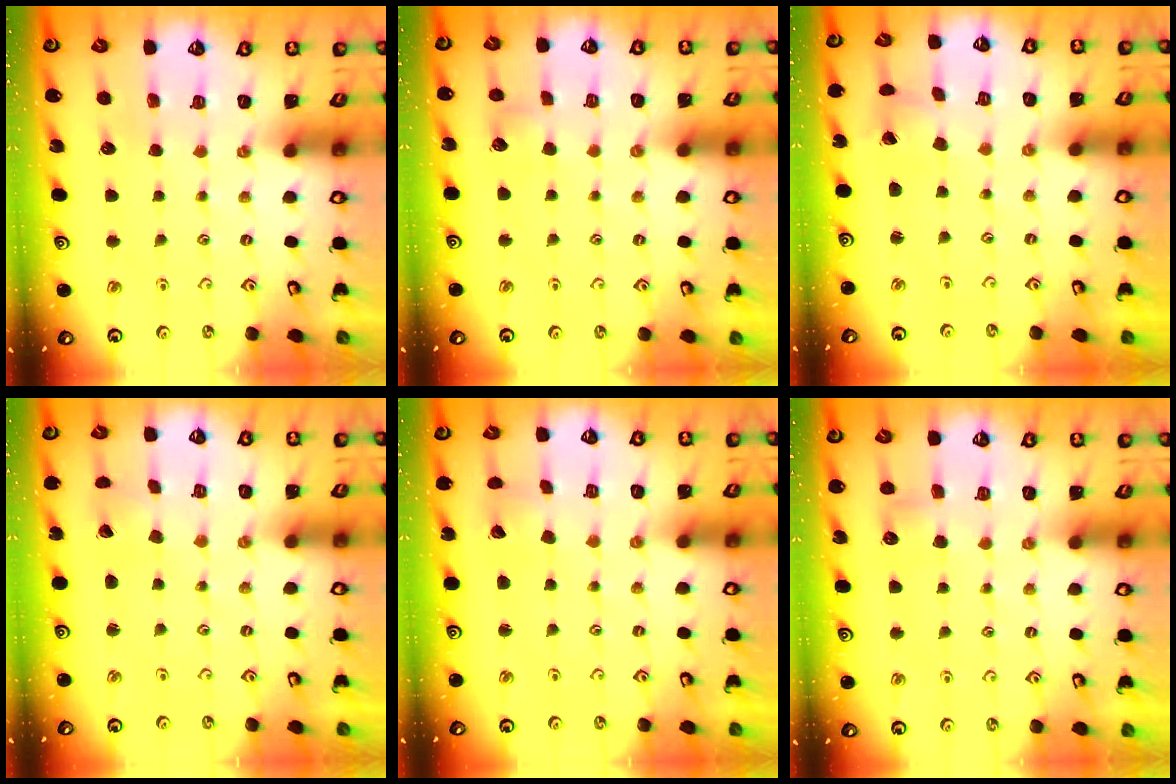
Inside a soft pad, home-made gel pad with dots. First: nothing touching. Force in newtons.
{"total": 3.3, "press": 3.3, "slide": 0.5}
{"total": 1.1, "press": 1.1, "slide": 0.0}
{"total": 0.6, "press": 0.6, "slide": 0.1}
{"total": 2.5, "press": 2.4, "slide": 0.3}
{"total": 3.7, "press": 3.7, "slide": 0.4}